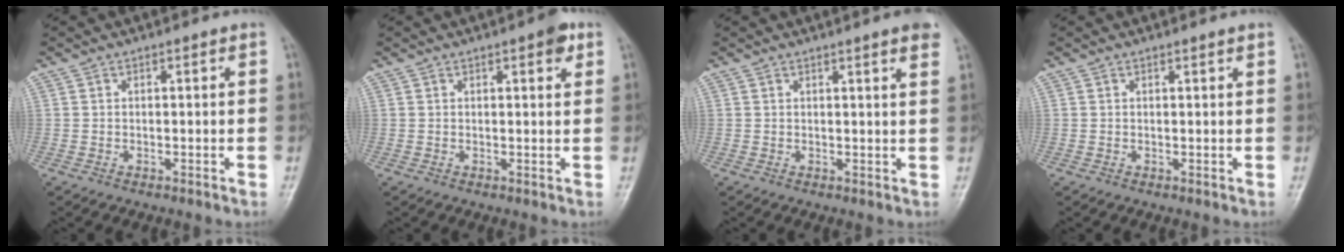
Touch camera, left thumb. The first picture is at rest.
{"total": 3.0, "force": [1.7, 0.9, 2.3], "torque": [-0.024, -0.004, 0.017]}
{"total": 4.3, "force": [3.1, 0.2, 2.9], "torque": [-0.033, -0.007, 0.032]}
{"total": 0.8, "force": [0.7, -0.1, 0.4], "torque": [-0.011, -0.004, 0.013]}